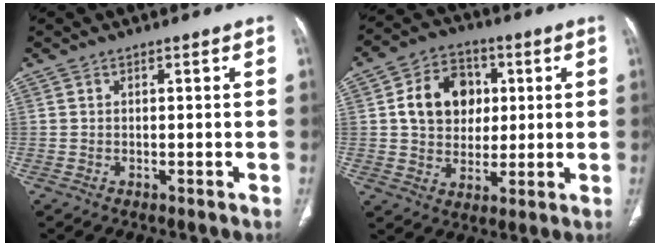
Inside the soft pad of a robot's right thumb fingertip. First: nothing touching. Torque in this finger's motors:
{"motor_torque": [-1.10, 1.15, 0.93, -0.29, 0.09]}